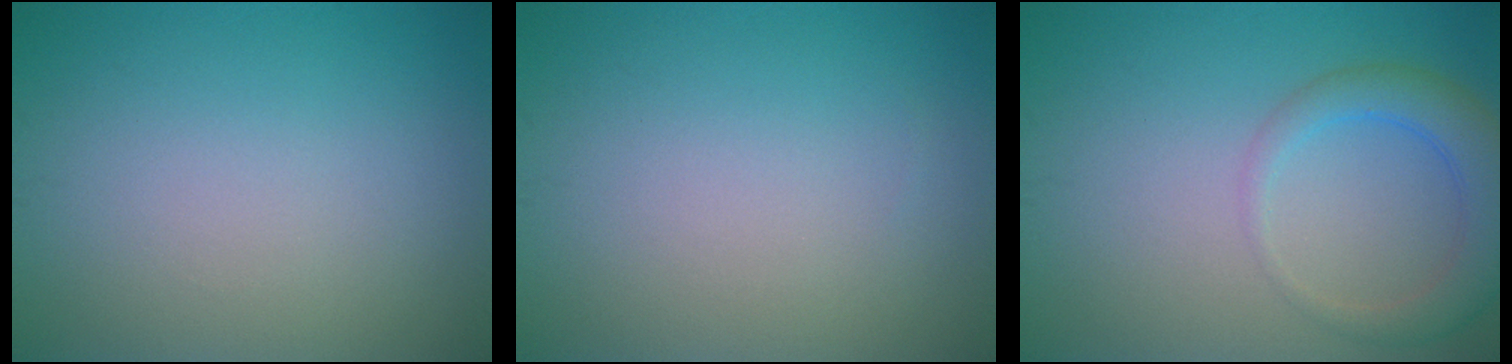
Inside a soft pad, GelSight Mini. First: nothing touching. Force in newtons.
{"total": 0.0}
{"total": 3.8, "press": 3.8, "slide": 0.2}